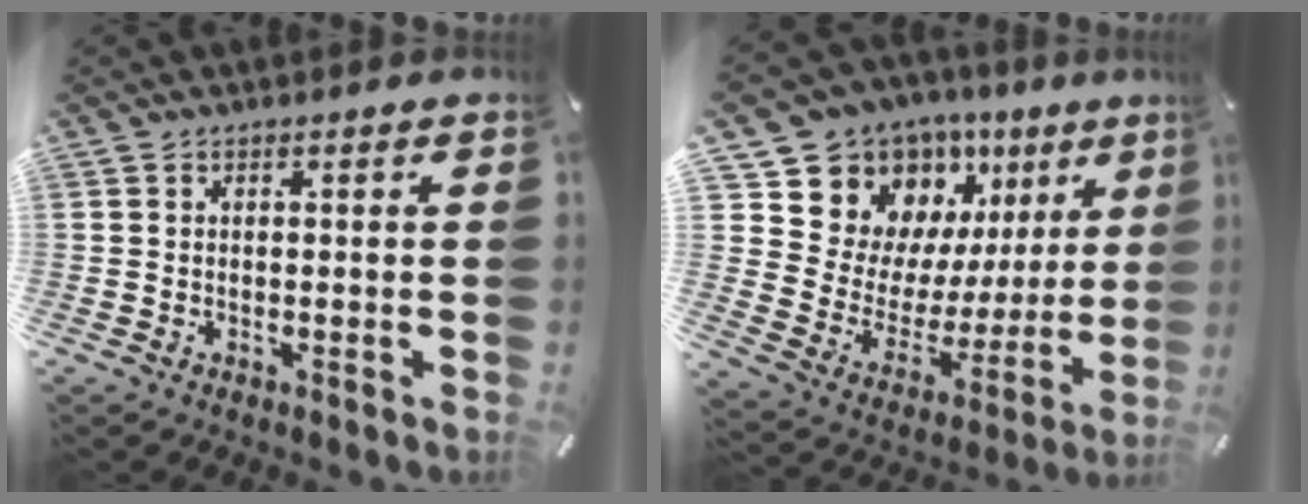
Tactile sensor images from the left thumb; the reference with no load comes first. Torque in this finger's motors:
{"motor_torque": [1.54, 1.50, 1.39, -1.38, 0.07]}